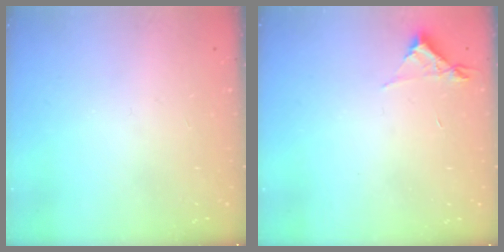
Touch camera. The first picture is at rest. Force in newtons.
{"total": 4.4, "press": 4.4, "slide": 0.4}